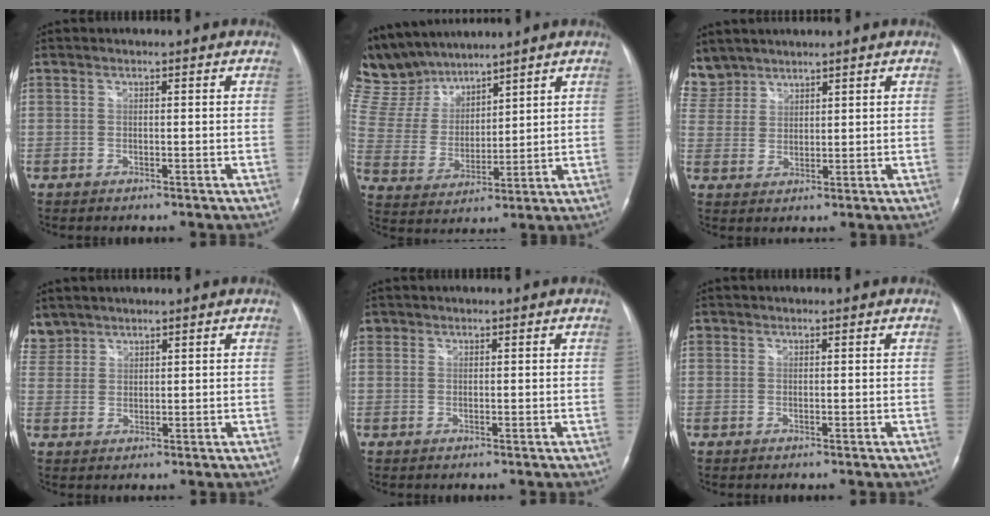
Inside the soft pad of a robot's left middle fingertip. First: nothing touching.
{"total": 12.3, "force": [11.3, 3.8, 2.9], "torque": [-0.079, 0.020, 0.233]}
{"total": 6.3, "force": [5.4, 3.2, -0.2], "torque": [0.005, 0.009, 0.117]}
{"total": 3.7, "force": [3.2, 1.8, -0.4], "torque": [0.012, 0.010, 0.066]}
{"total": 0.7, "force": [0.4, 0.6, 0.1], "torque": [0.007, 0.005, 0.004]}
{"total": 0.5, "force": [0.2, 0.5, 0.1], "torque": [0.002, 0.004, 0.002]}